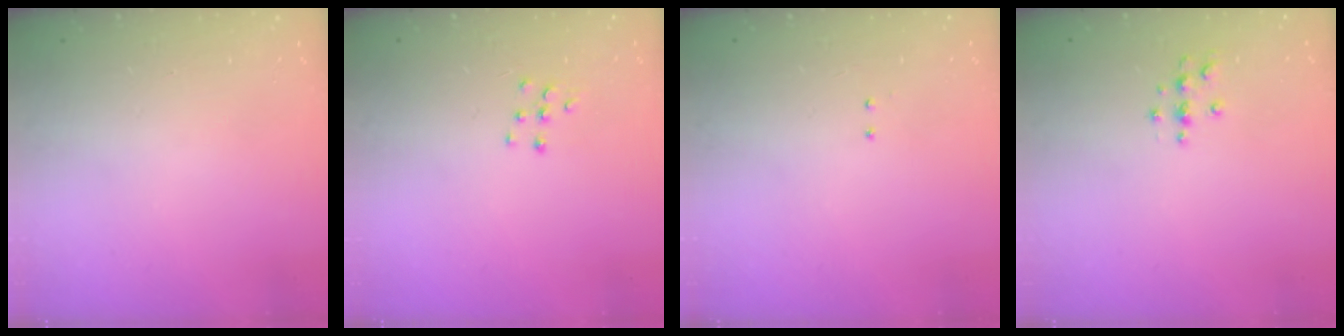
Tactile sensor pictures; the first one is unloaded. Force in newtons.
{"total": 5.3, "press": 5.3, "slide": 0.5}
{"total": 2.0, "press": 2.0, "slide": 0.4}
{"total": 3.7, "press": 3.6, "slide": 0.5}